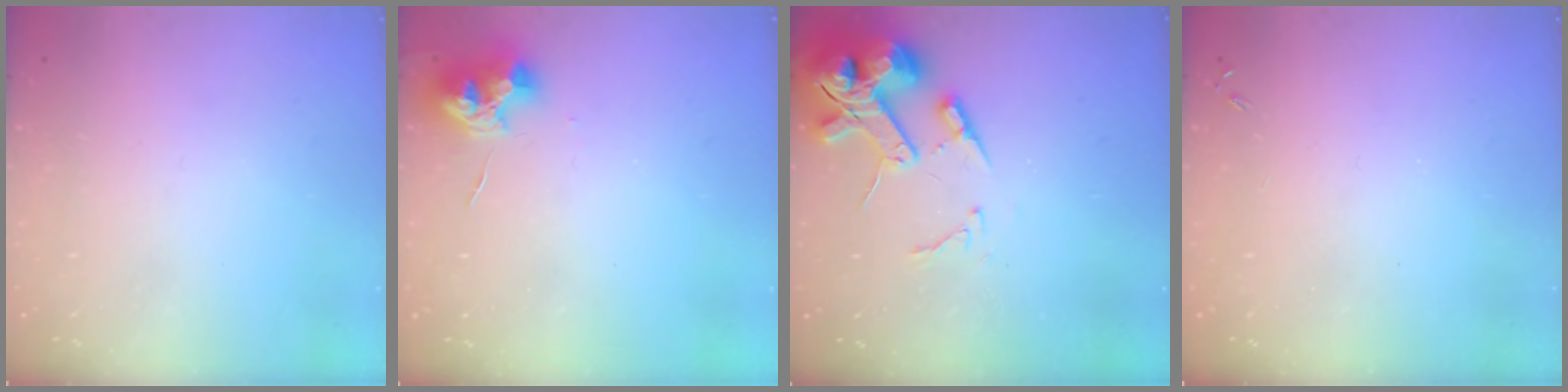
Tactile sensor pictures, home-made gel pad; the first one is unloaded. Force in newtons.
{"total": 11.3, "press": 11.3, "slide": 0.2}
{"total": 14.6, "press": 14.4, "slide": 2.2}
{"total": 0.0}